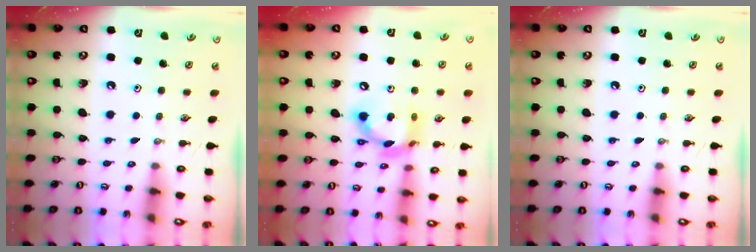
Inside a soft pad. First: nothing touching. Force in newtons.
{"total": 13.1, "press": 13.0, "slide": 0.9}
{"total": 0.0}